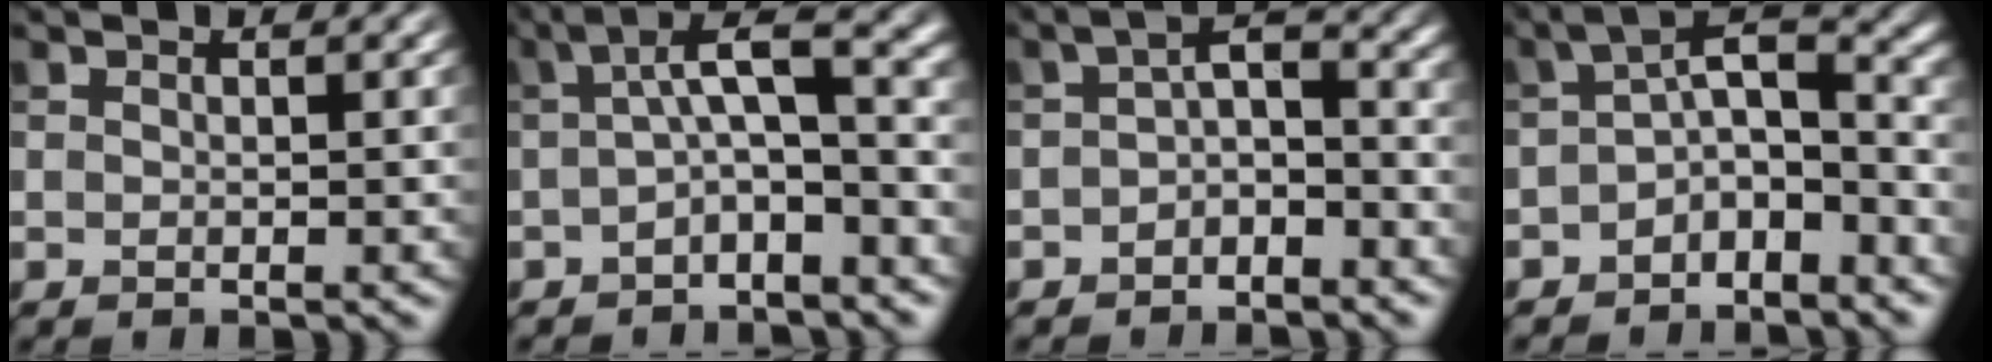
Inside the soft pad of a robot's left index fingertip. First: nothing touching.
{"total": 6.0, "force": [-0.4, 1.7, 5.7], "torque": [-0.083, 0.023, -0.021]}
{"total": 3.7, "force": [-1.6, 1.8, 2.8], "torque": [-0.046, 0.014, -0.038]}
{"total": 5.3, "force": [-2.6, 2.2, 4.1], "torque": [-0.062, 0.010, -0.059]}